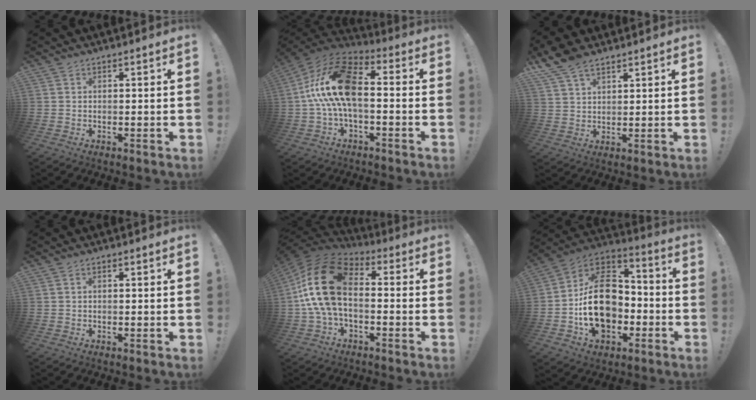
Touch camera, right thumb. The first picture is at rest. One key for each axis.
{"total": 17.8, "fx": 0.5, "fy": 8.8, "fz": 15.5, "tx": -0.297, "ty": 0.017, "tz": 0.012}
{"total": 8.1, "fx": 5.7, "fy": 3.9, "fz": 4.2, "tx": -0.074, "ty": -0.022, "tz": 0.112}
{"total": 0.7, "fx": -0.2, "fy": 0.4, "fz": 0.6, "tx": -0.018, "ty": 0.005, "tz": -0.002}
{"total": 18.1, "fx": 1.4, "fy": 10.5, "fz": 14.7, "tx": -0.289, "ty": 0.015, "tz": 0.031}
{"total": 22.5, "fx": -3.3, "fy": 16.3, "fz": 15.1, "tx": -0.251, "ty": 0.028, "tz": -0.041}